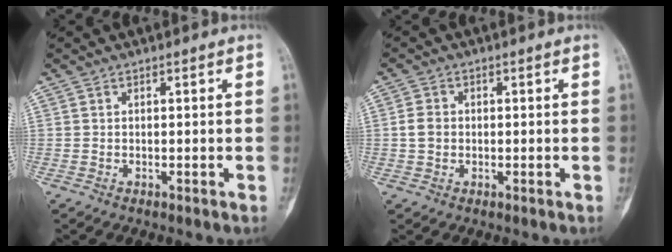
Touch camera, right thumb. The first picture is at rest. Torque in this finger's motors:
{"motor_torque": [0.12, 0.14, 0.19, -0.14, 0.09]}